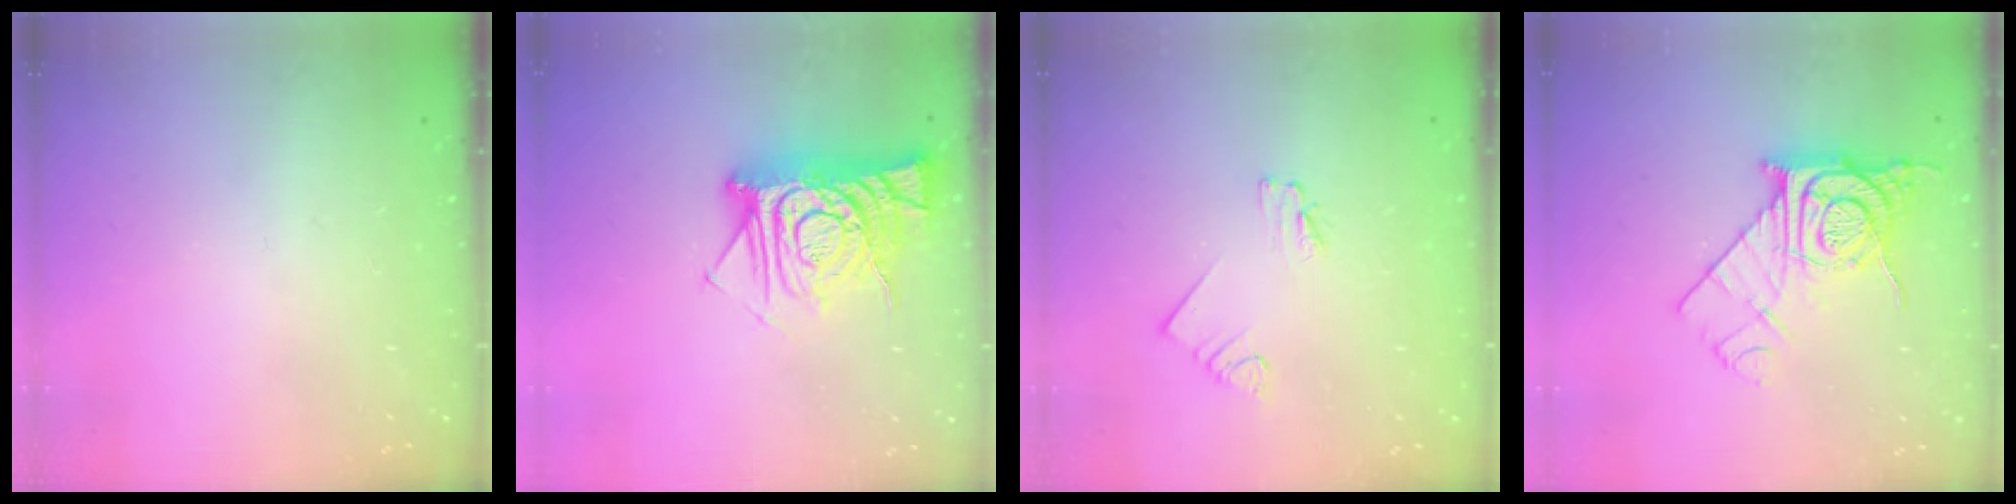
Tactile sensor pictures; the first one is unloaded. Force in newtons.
{"total": 12.6, "press": 12.6, "slide": 1.1}
{"total": 1.6, "press": 1.5, "slide": 0.2}
{"total": 12.4, "press": 12.3, "slide": 0.9}